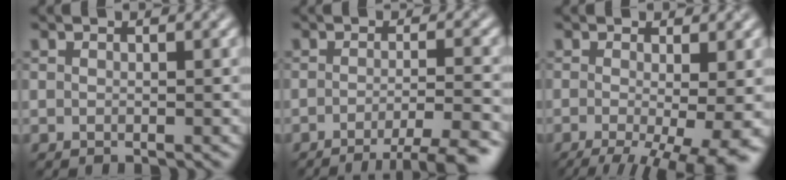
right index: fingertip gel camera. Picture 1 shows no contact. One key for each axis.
{"total": 5.9, "fx": -3.8, "fy": 1.1, "fz": 4.4, "tx": -0.056, "ty": 0.000, "tz": -0.053}
{"total": 11.6, "fx": -3.4, "fy": 4.4, "fz": 10.2, "tx": -0.139, "ty": -0.028, "tz": -0.036}